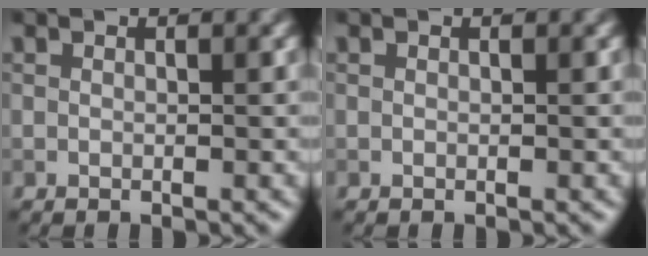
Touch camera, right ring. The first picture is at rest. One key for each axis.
{"total": 0.0}